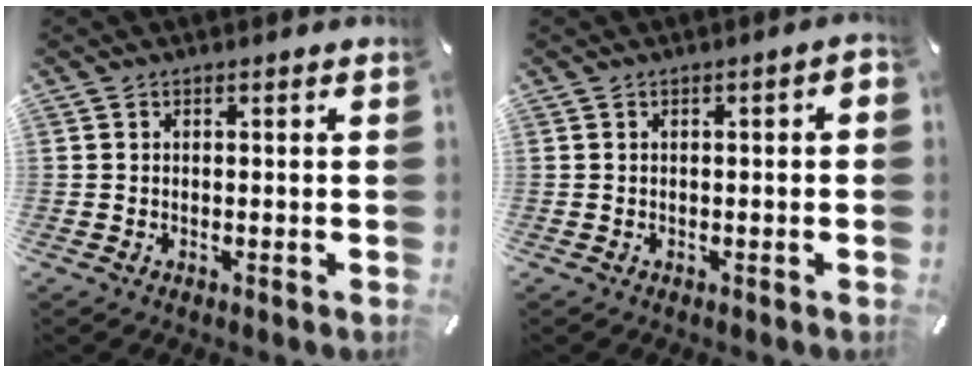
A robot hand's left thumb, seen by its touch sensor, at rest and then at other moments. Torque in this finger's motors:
{"motor_torque": [-0.10, -0.35, 0.05, 0.18, 0.06]}